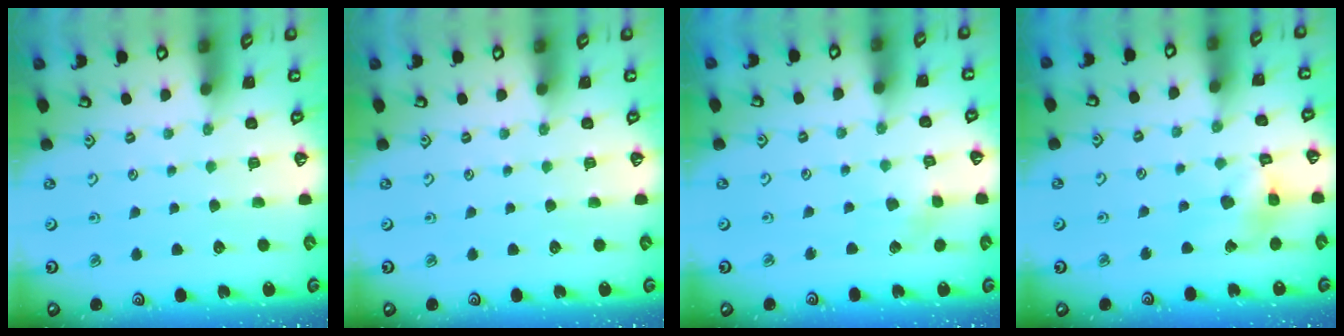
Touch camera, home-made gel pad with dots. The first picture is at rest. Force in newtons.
{"total": 0.0}
{"total": 2.9, "press": 2.9, "slide": 0.6}
{"total": 11.2, "press": 11.1, "slide": 1.4}